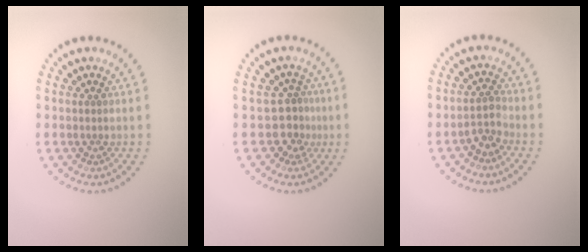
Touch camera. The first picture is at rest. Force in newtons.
{"total": 2.6, "press": 2.0, "slide": 1.6}
{"total": 1.8, "press": 1.4, "slide": 1.1}